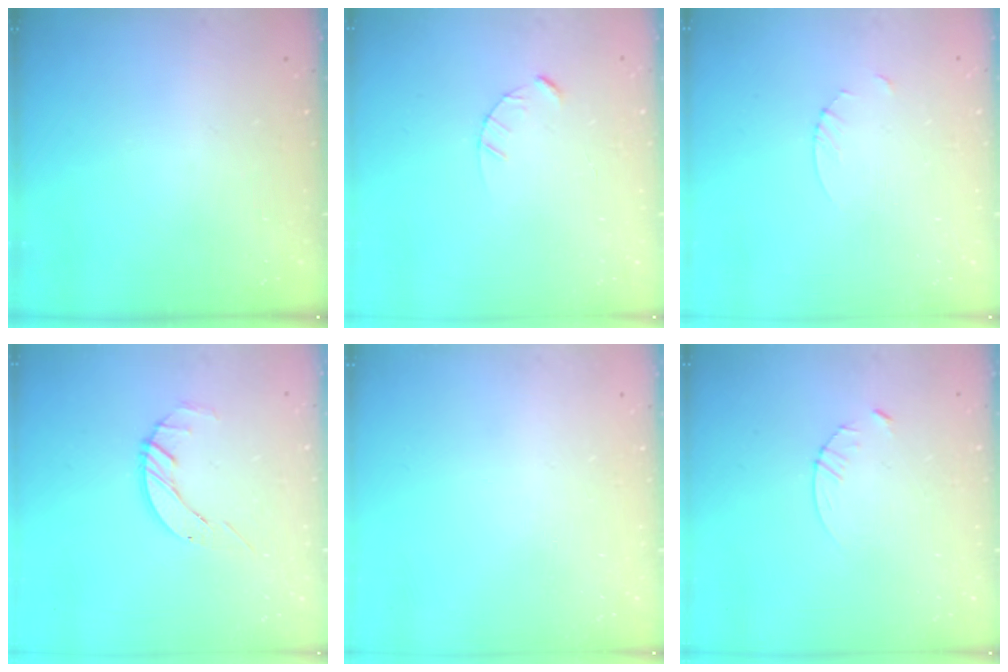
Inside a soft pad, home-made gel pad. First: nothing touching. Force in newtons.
{"total": 2.4, "press": 2.4, "slide": 0.3}
{"total": 2.7, "press": 2.7, "slide": 0.3}
{"total": 3.4, "press": 3.4, "slide": 0.4}
{"total": 0.0}
{"total": 3.4, "press": 3.4, "slide": 0.4}